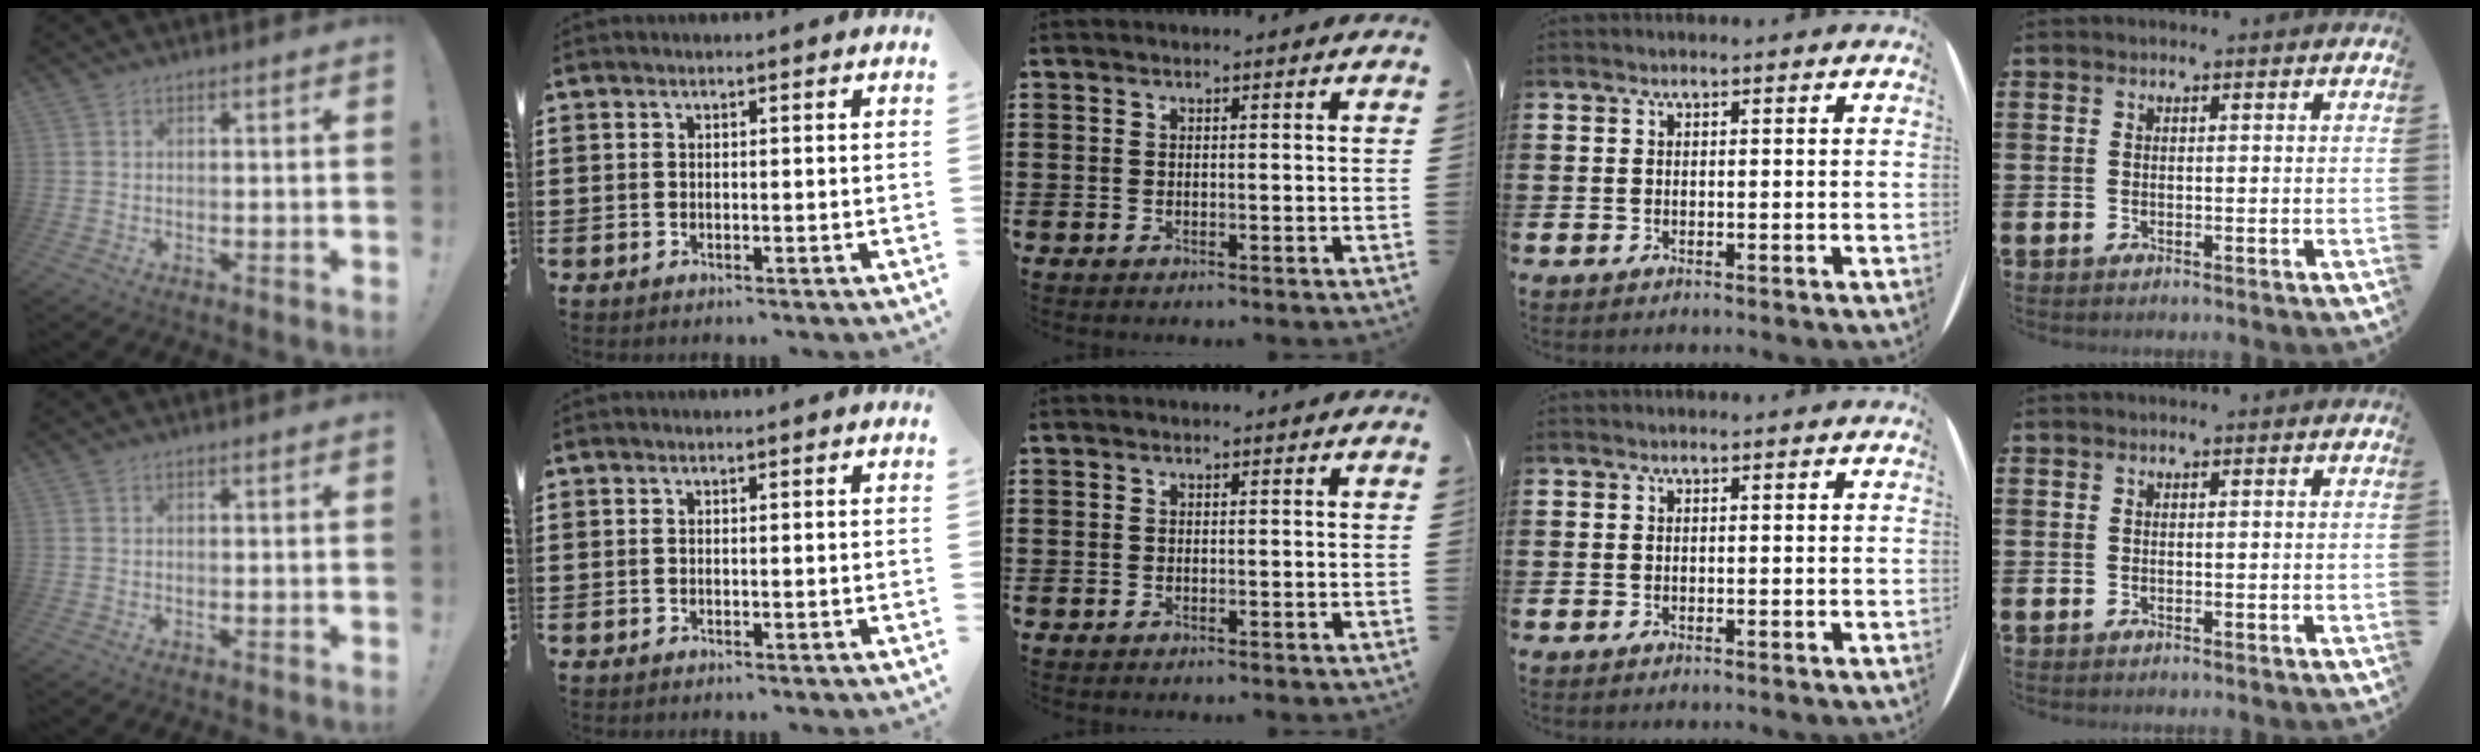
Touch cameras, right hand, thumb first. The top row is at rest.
{}